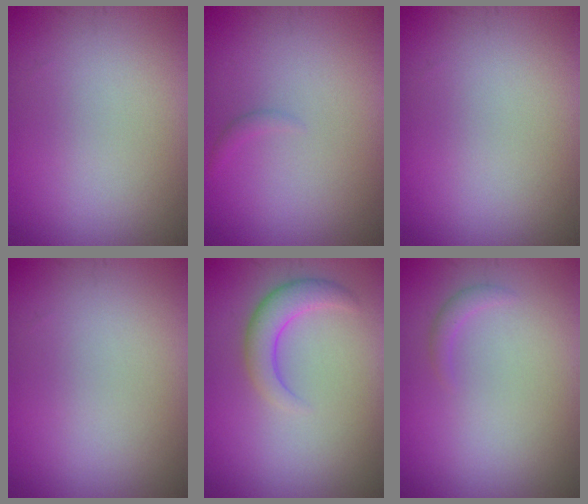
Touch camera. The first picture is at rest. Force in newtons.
{"total": 0.6, "press": 0.6, "slide": 0.1}
{"total": 0.0}
{"total": 0.0}
{"total": 2.9, "press": 2.9, "slide": 0.1}
{"total": 0.9, "press": 0.9, "slide": 0.0}